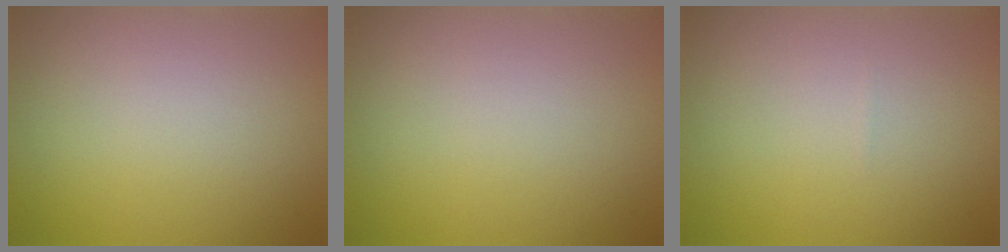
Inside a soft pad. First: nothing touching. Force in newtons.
{"total": 0.0}
{"total": 0.0}